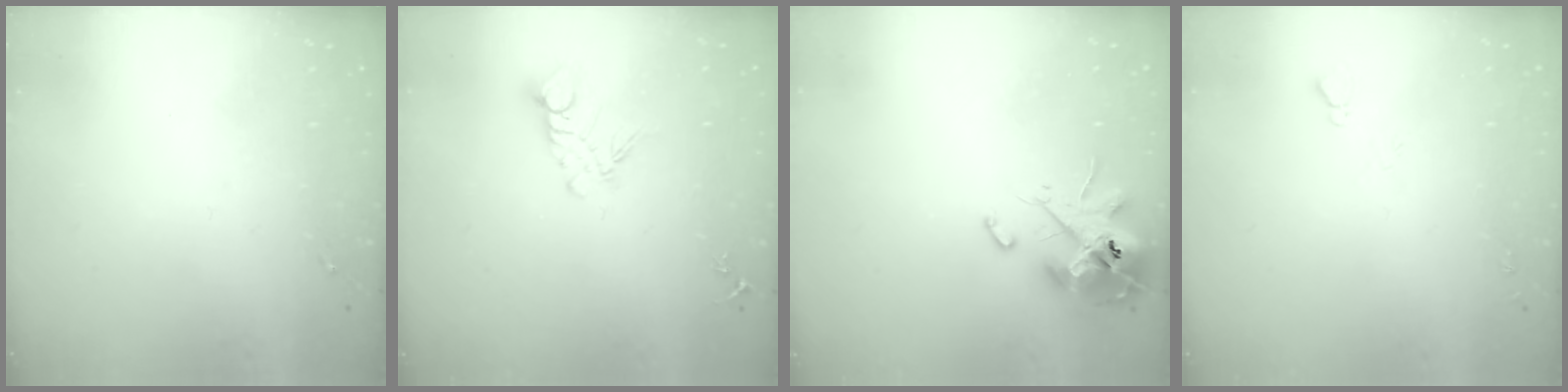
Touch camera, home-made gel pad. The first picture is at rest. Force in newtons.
{"total": 9.1, "press": 9.1, "slide": 0.9}
{"total": 13.1, "press": 12.9, "slide": 2.1}
{"total": 4.9, "press": 4.9, "slide": 0.6}